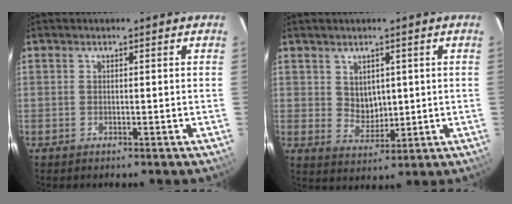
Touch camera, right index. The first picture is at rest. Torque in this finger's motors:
{"motor_torque": [0.09, 0.06, 0.20, 0.01]}